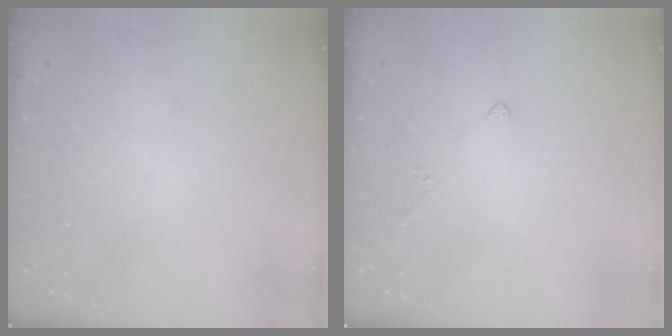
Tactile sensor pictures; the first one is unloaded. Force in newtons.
{"total": 2.0, "press": 2.0, "slide": 0.6}